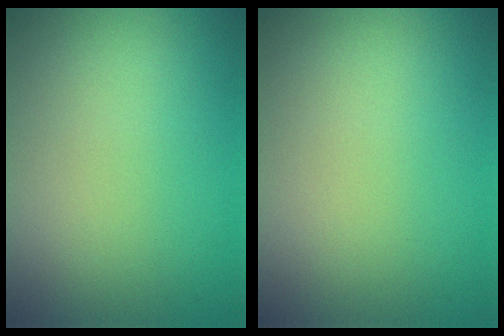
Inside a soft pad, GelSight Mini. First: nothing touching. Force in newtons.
{"total": 0.0}